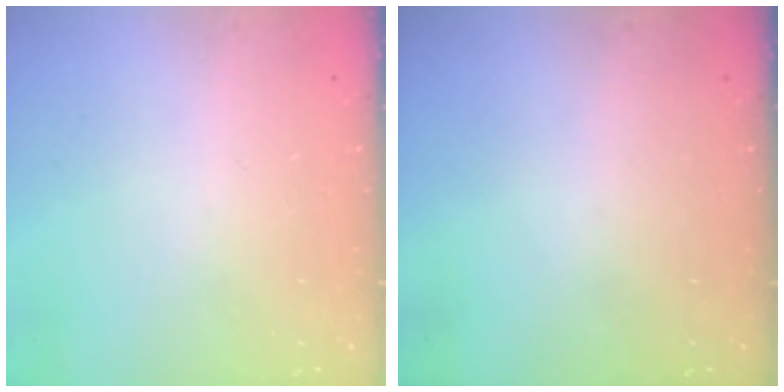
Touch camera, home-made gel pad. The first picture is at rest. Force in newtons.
{"total": 0.0}